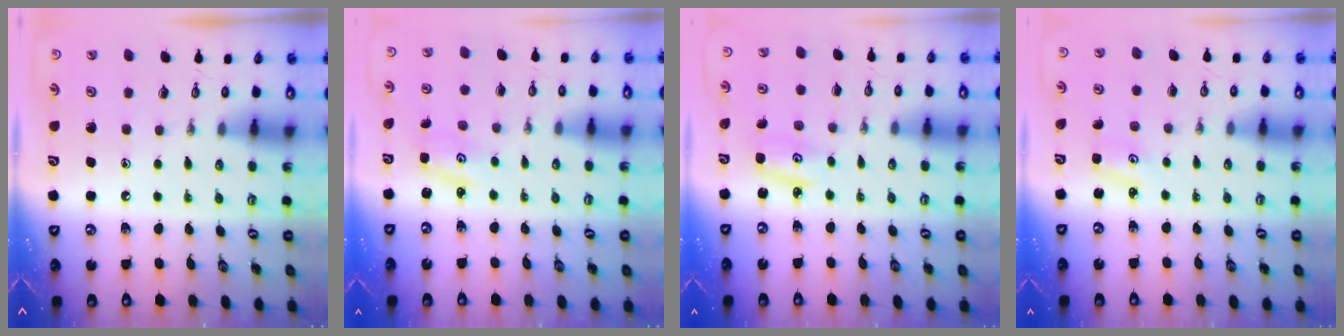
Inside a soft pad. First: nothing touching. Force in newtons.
{"total": 1.8, "press": 1.8, "slide": 0.3}
{"total": 2.6, "press": 2.6, "slide": 0.2}
{"total": 2.1, "press": 2.1, "slide": 0.3}